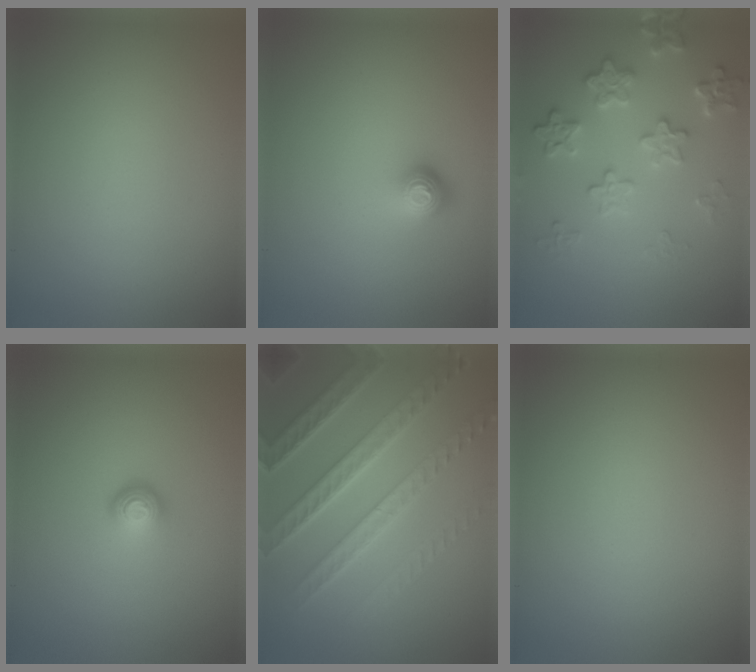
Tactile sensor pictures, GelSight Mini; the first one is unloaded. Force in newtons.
{"total": 1.7, "press": 1.3, "slide": 1.1}
{"total": 4.0, "press": 3.5, "slide": 1.9}
{"total": 1.7, "press": 1.2, "slide": 1.2}
{"total": 7.9, "press": 5.6, "slide": 5.6}
{"total": 0.0}